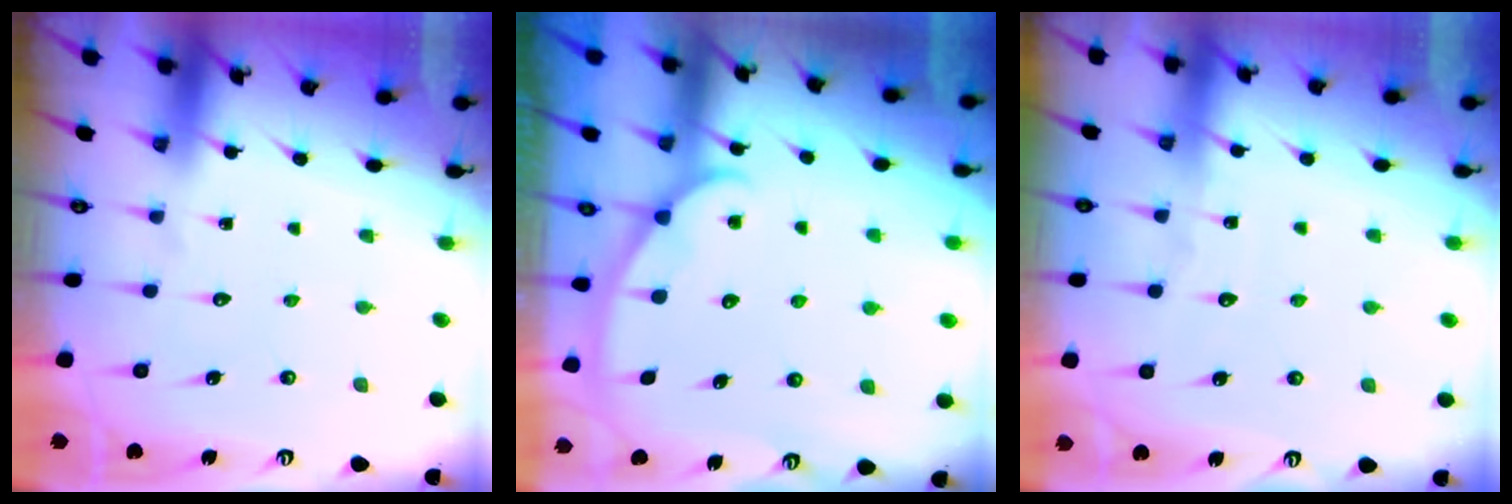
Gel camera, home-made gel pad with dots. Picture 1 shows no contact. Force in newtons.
{"total": 1.9, "press": 1.9, "slide": 0.2}
{"total": 3.2, "press": 3.2, "slide": 0.4}